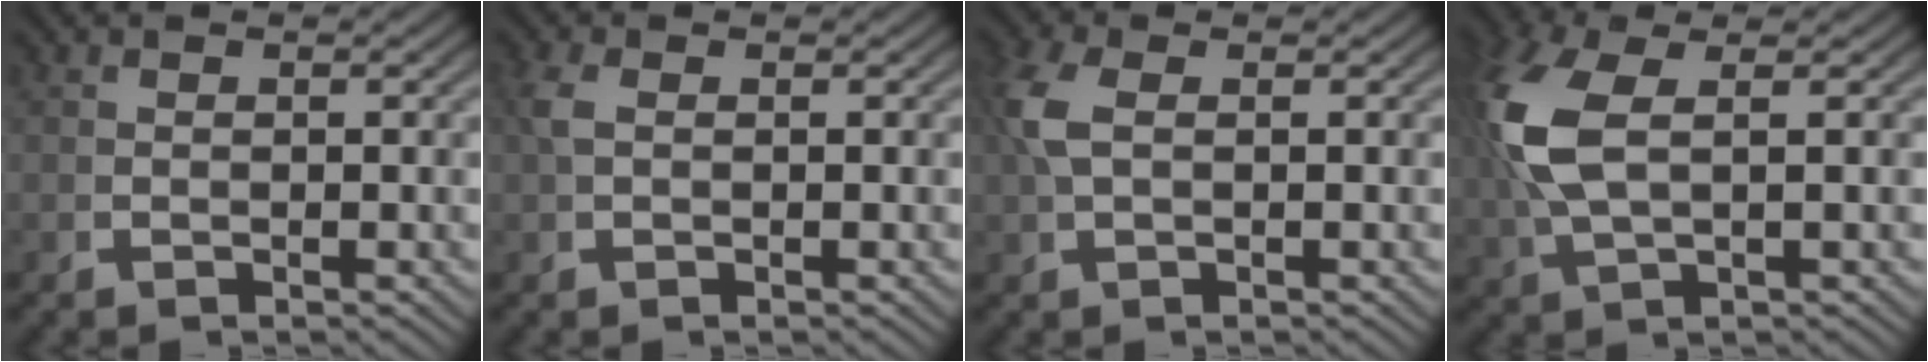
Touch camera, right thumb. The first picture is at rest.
{"total": 0.9, "force": [0.4, 0.2, 0.8], "torque": [-0.027, 0.000, 0.013]}
{"total": 2.1, "force": [0.7, 0.8, 1.8], "torque": [-0.057, 0.000, 0.021]}
{"total": 5.5, "force": [1.2, 2.5, 4.7], "torque": [-0.136, -0.008, 0.040]}